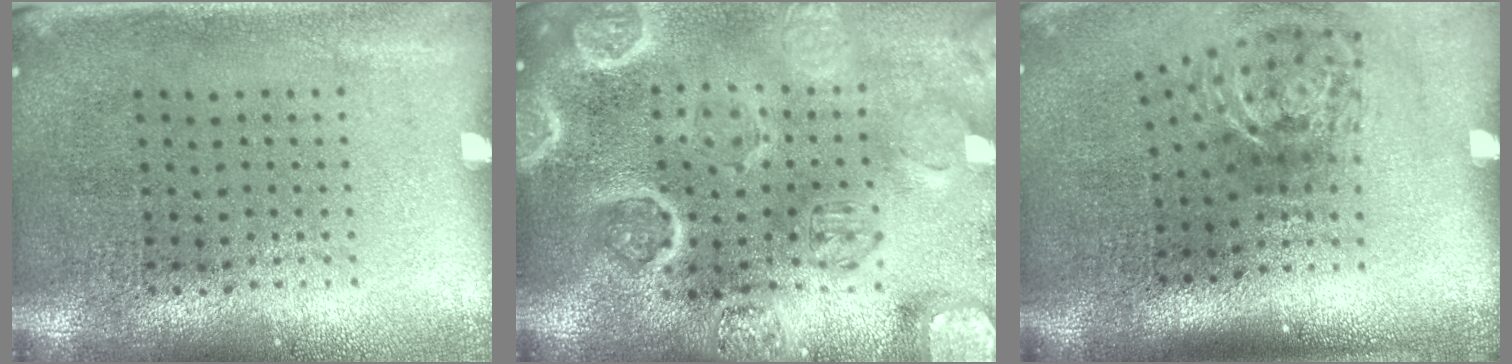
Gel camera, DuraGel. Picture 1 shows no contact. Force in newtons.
{"total": 4.7, "press": 4.2, "slide": 2.1}
{"total": 2.0, "press": 1.3, "slide": 1.6}